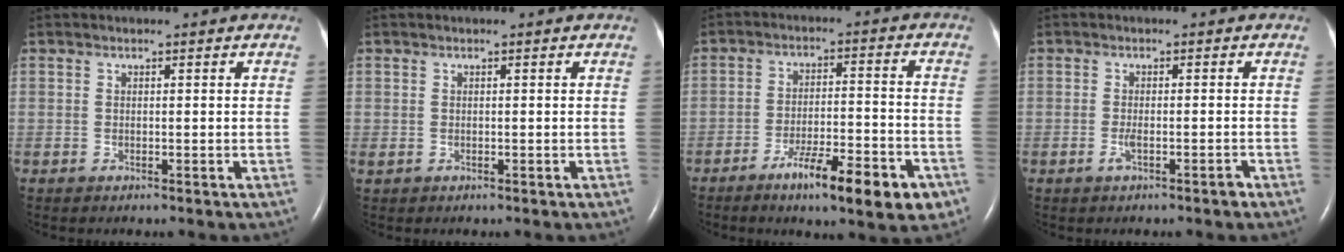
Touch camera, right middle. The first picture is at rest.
{"total": 0.0}
{"total": 11.8, "force": [-6.8, 2.0, 9.4], "torque": [-0.140, -0.003, -0.097]}
{"total": 2.3, "force": [-1.3, 0.3, 1.8], "torque": [-0.034, -0.001, -0.023]}